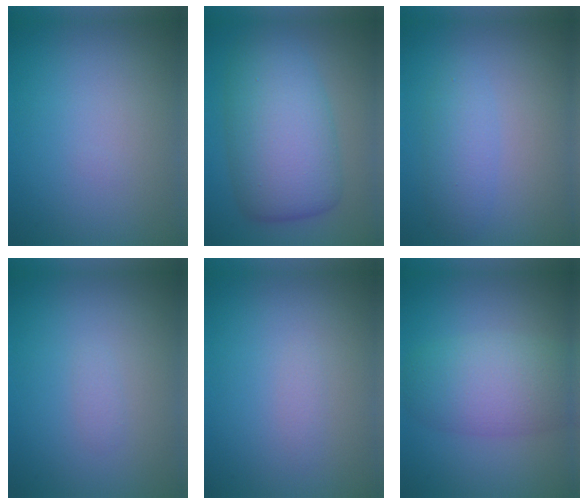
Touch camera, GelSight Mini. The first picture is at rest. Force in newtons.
{"total": 7.7, "press": 7.7, "slide": 0.1}
{"total": 2.3, "press": 2.3, "slide": 0.1}
{"total": 0.5, "press": 0.5, "slide": 0.0}
{"total": 0.6, "press": 0.6, "slide": 0.0}
{"total": 5.8, "press": 5.8, "slide": 0.3}